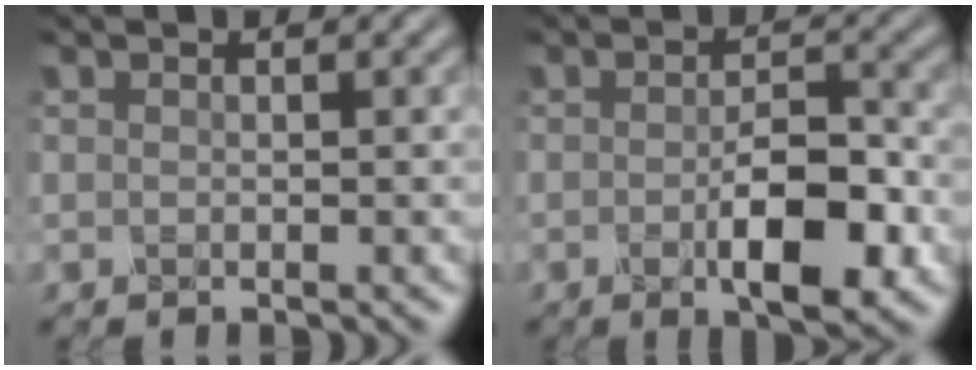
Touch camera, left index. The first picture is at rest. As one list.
[{"total": 5.7, "force": [-1.9, 2.1, 4.9], "torque": [-0.081, -0.010, -0.029]}]